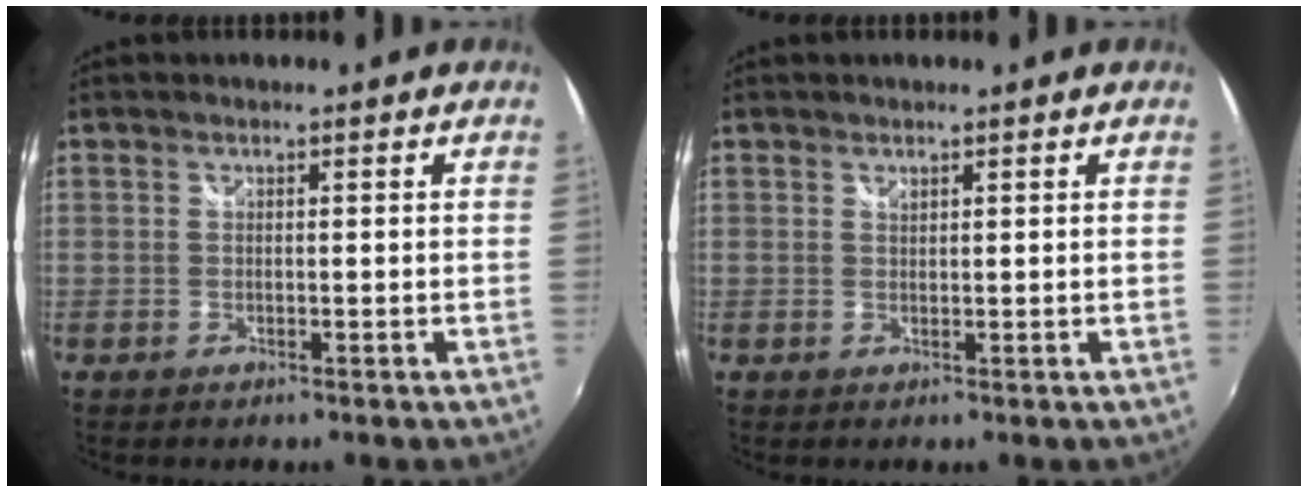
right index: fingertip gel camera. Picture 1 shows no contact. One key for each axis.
{"total": 0.6, "fx": 0.5, "fy": 0.2, "fz": 0.2, "tx": -0.003, "ty": -0.001, "tz": 0.010}